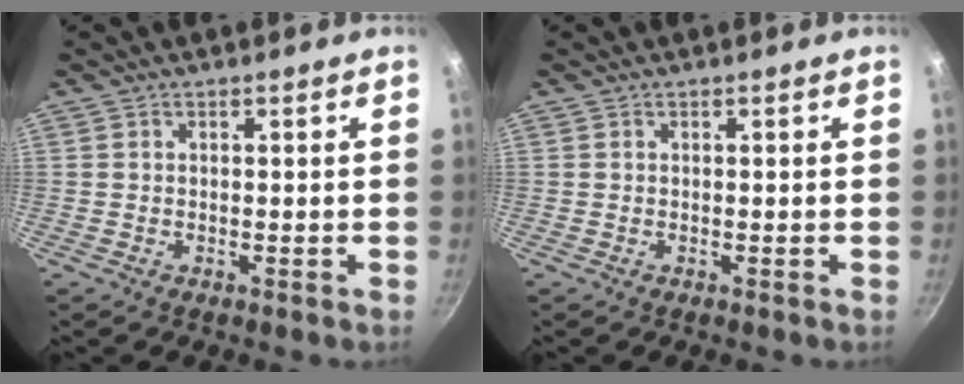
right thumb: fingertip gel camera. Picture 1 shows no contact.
{"total": 0.0}